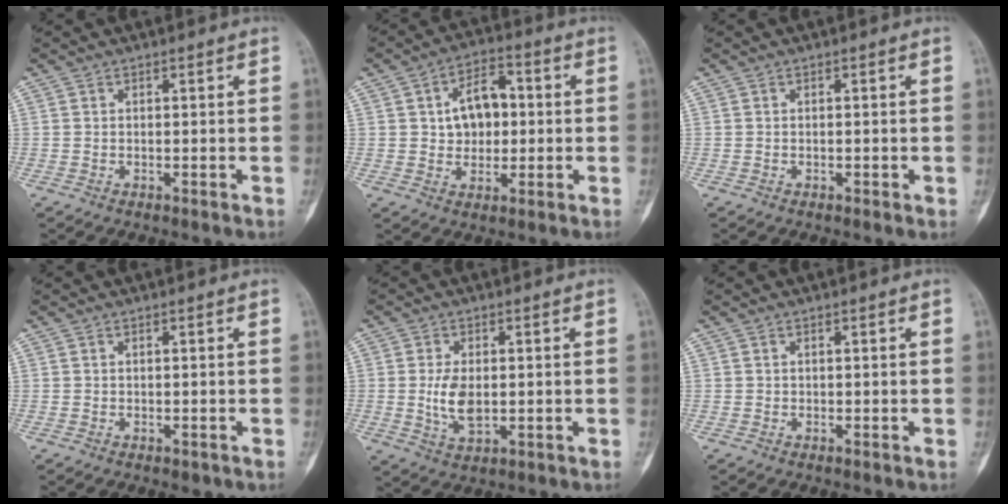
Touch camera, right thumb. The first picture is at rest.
{"total": 9.2, "force": [1.0, 6.3, 6.6], "torque": [-0.072, 0.015, 0.012]}
{"total": 0.9, "force": [-0.2, 0.4, 0.8], "torque": [-0.011, -0.001, -0.005]}
{"total": 0.7, "force": [-0.2, 0.5, 0.5], "torque": [-0.001, 0.000, 0.000]}
{"total": 6.1, "force": [-0.1, 3.4, 5.0], "torque": [-0.097, -0.008, 0.004]}
{"total": 0.0}